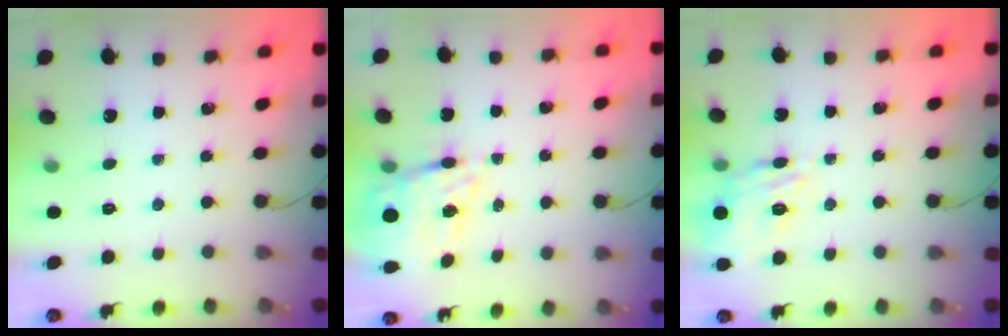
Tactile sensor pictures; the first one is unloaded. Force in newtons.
{"total": 10.4, "press": 9.5, "slide": 4.2}
{"total": 16.8, "press": 16.7, "slide": 1.6}